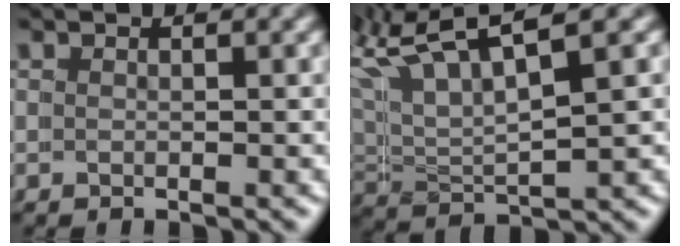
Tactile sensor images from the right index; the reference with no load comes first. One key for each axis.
{"total": 7.5, "fx": 3.8, "fy": 4.7, "fz": 4.4, "tx": -0.116, "ty": 0.000, "tz": 0.063}